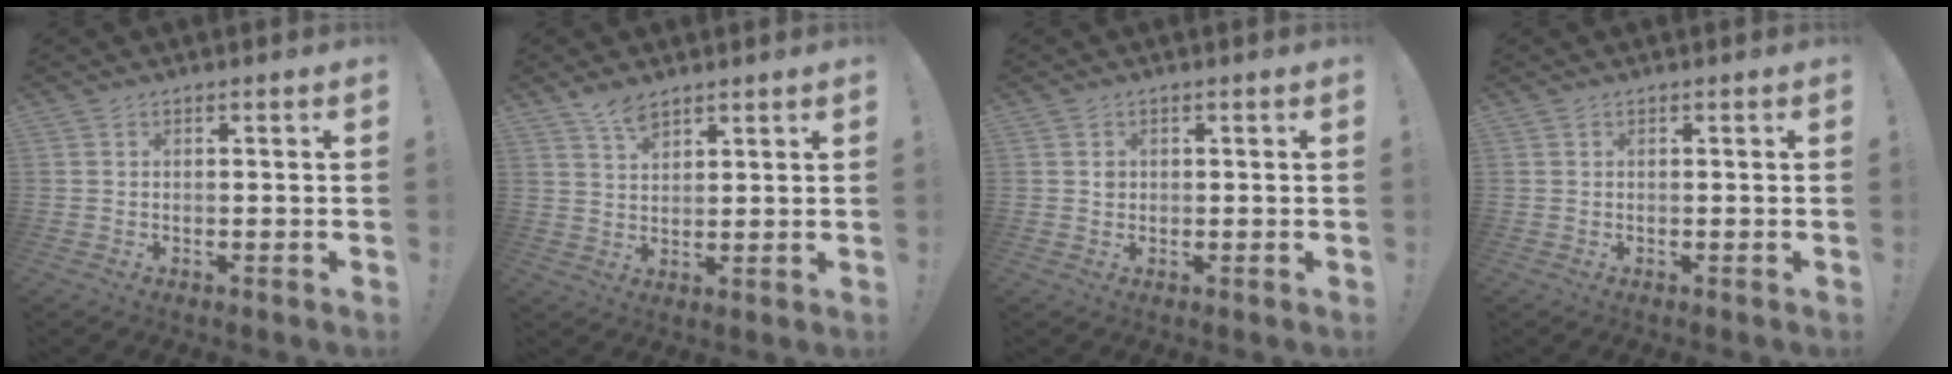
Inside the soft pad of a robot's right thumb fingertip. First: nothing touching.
{"total": 4.9, "force": [3.9, 2.0, 2.3], "torque": [-0.034, -0.024, 0.069]}
{"total": 1.0, "force": [0.1, 0.9, 0.3], "torque": [0.002, 0.000, 0.001]}
{"total": 0.0}